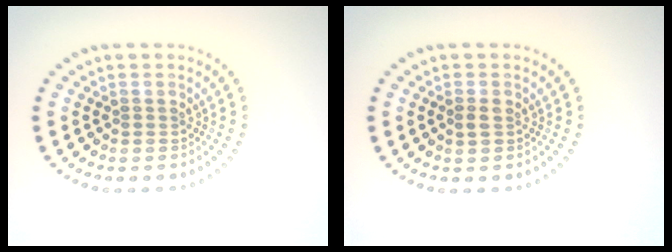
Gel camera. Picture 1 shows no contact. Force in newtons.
{"total": 1.0, "press": 1.0, "slide": 0.1}